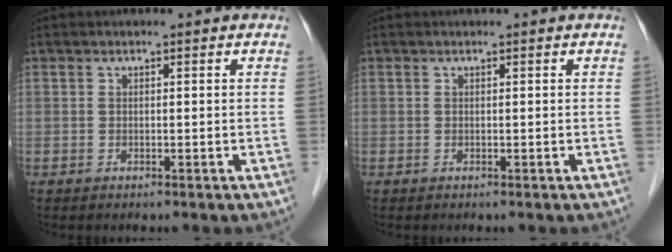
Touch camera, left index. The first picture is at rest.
{"total": 0.0}